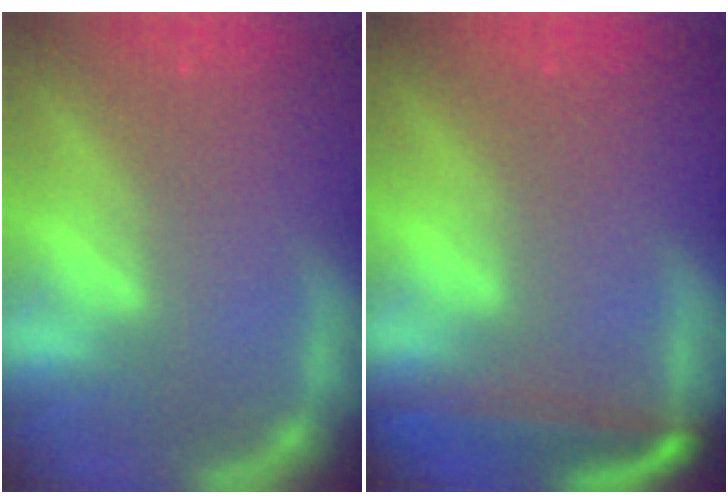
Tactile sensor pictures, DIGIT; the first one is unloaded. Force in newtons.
{"total": 5.5}